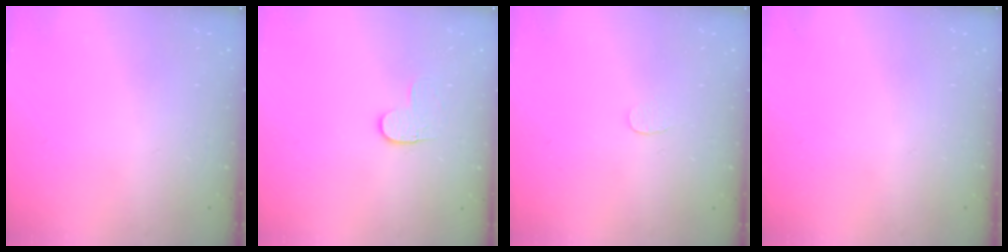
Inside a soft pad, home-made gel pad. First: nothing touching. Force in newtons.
{"total": 3.4, "press": 3.4, "slide": 0.3}
{"total": 3.0, "press": 3.0, "slide": 0.2}
{"total": 0.0}